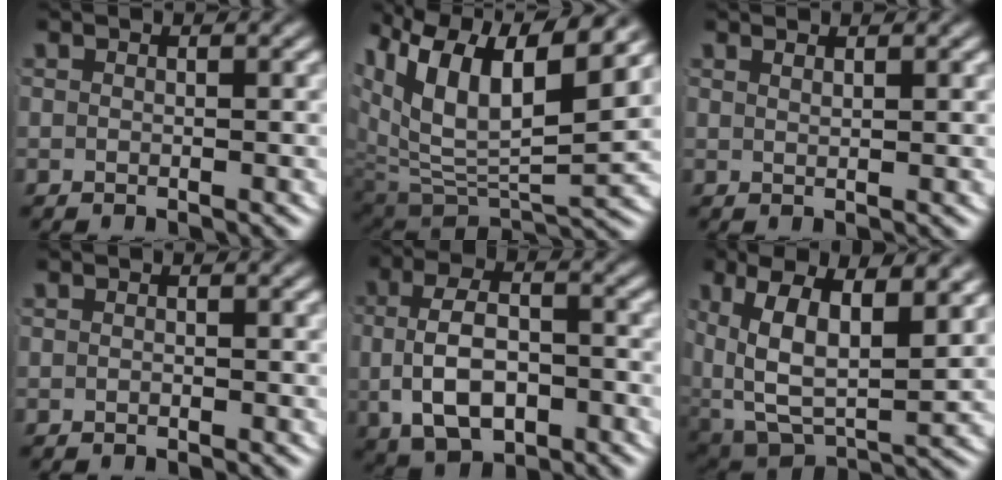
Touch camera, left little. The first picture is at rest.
{"total": 12.9, "force": [2.6, 8.3, 9.5], "torque": [-0.180, -0.024, 0.046]}
{"total": 1.0, "force": [0.8, -0.6, 0.3], "torque": [-0.004, -0.006, 0.020]}
{"total": 0.0}
{"total": 7.3, "force": [-1.0, 4.8, 5.4], "torque": [-0.096, -0.009, -0.014]}
{"total": 10.0, "force": [1.0, 7.1, 6.9], "torque": [-0.155, -0.047, 0.039]}